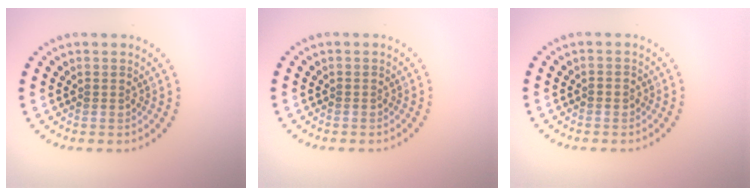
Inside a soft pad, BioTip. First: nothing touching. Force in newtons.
{"total": 0.0}
{"total": 1.0, "press": 1.0, "slide": 0.1}